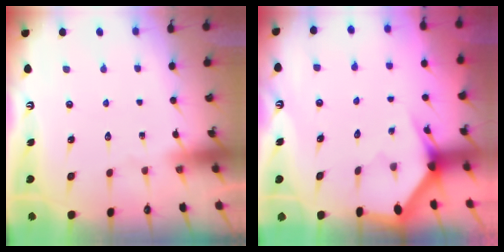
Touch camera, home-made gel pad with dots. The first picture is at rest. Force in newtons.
{"total": 3.0, "press": 3.0, "slide": 0.1}